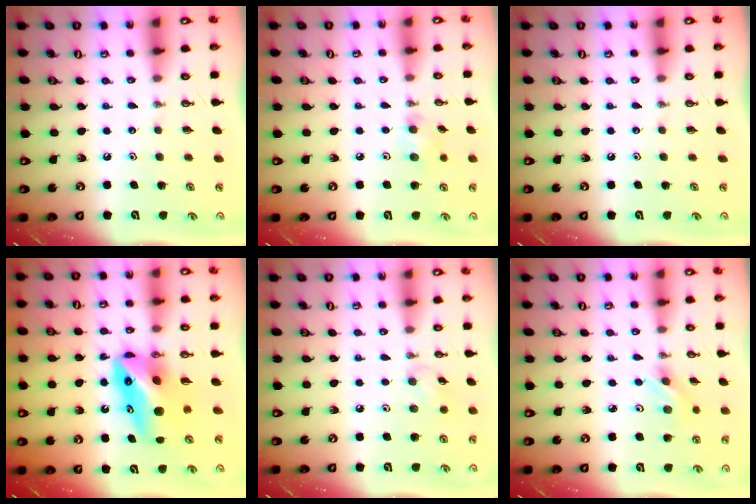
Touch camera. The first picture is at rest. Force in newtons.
{"total": 6.0, "press": 5.9, "slide": 1.4}
{"total": 0.0}
{"total": 10.9, "press": 10.8, "slide": 1.6}
{"total": 5.1, "press": 5.0, "slide": 1.0}
{"total": 3.0, "press": 2.9, "slide": 0.9}